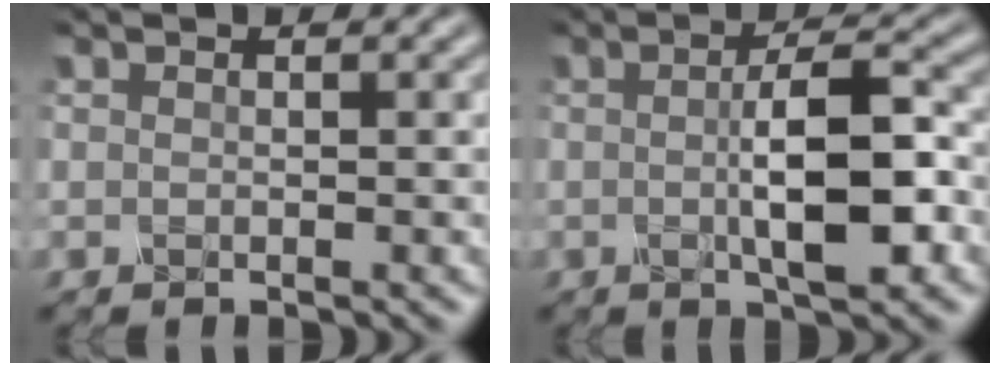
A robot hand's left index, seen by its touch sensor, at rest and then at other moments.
{"total": 6.5, "force": [-0.4, 1.7, 6.3], "torque": [-0.106, 0.003, -0.007]}